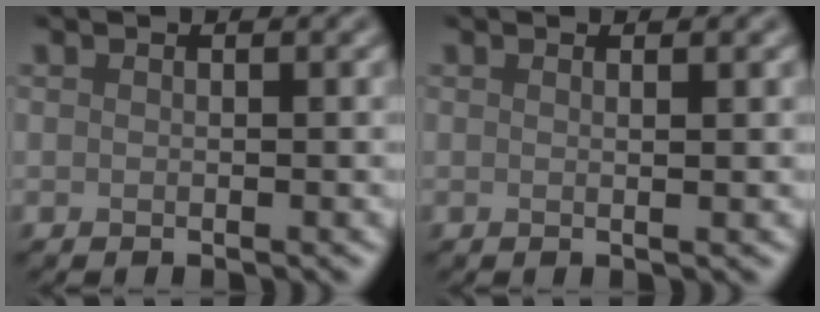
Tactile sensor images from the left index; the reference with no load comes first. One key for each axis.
{"total": 1.3, "fx": 0.4, "fy": 0.5, "fz": 1.1, "tx": -0.011, "ty": 0.000, "tz": -0.003}